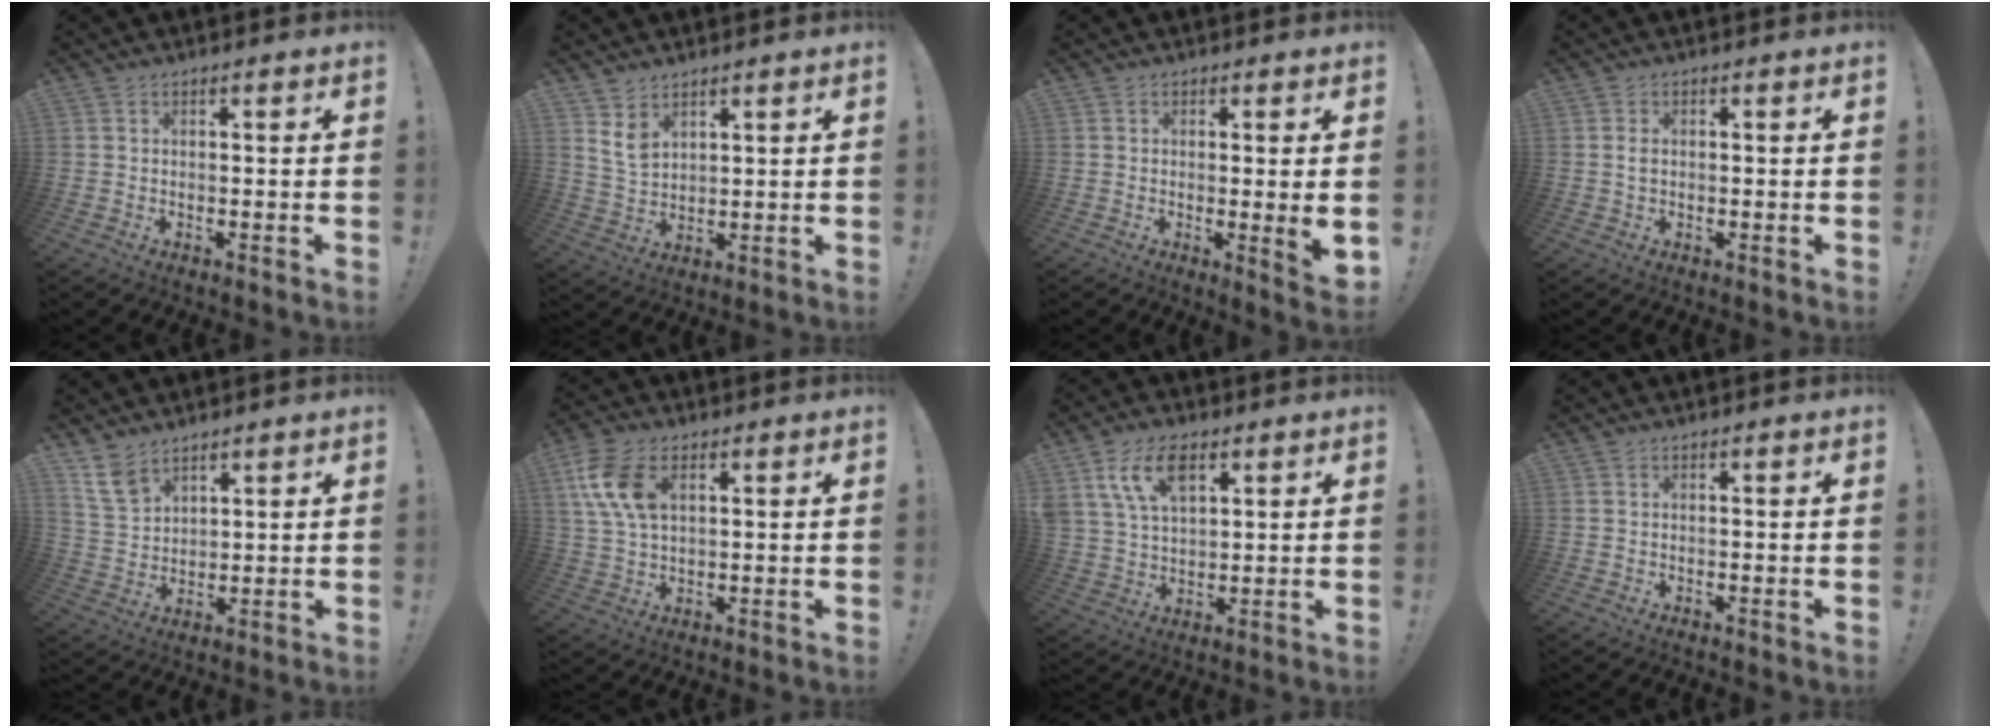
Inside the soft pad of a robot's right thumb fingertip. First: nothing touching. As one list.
[{"total": 6.0, "force": [3.9, 3.4, 3.1], "torque": [-0.047, -0.022, 0.073]}, {"total": 4.8, "force": [0.1, 0.1, 4.8], "torque": [-0.055, -0.018, 0.004]}, {"total": 1.3, "force": [0.1, 0.9, 0.9], "torque": [-0.017, 0.003, 0.001]}, {"total": 8.4, "force": [6.2, 4.6, 3.3], "torque": [-0.061, -0.033, 0.124]}, {"total": 11.6, "force": [4.3, 6.8, 8.4], "torque": [-0.166, -0.001, 0.080]}, {"total": 11.2, "force": [5.8, 6.6, 7.0], "torque": [-0.135, -0.008, 0.109]}, {"total": 0.0}]